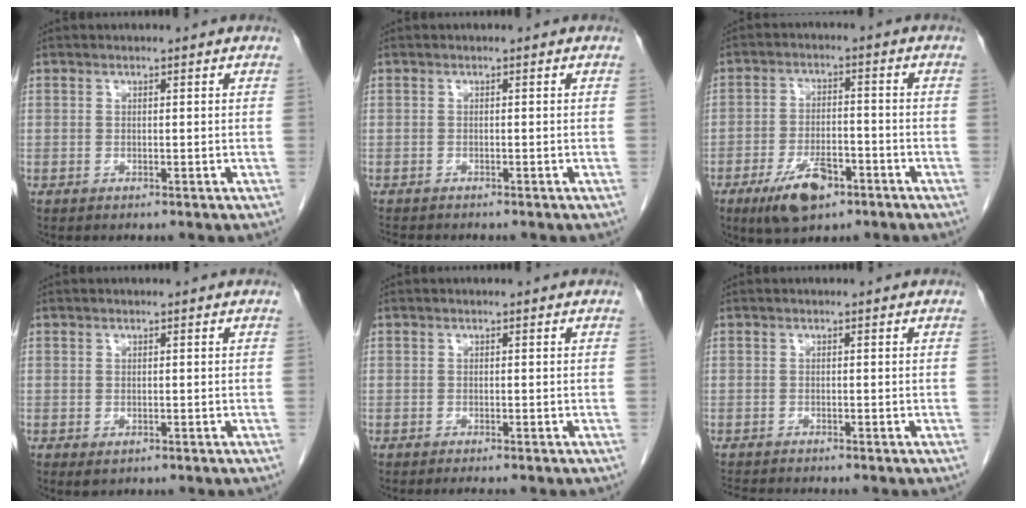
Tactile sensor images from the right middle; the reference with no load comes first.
{"total": 3.0, "force": [-2.7, 0.6, 1.2], "torque": [-0.017, -0.006, -0.040]}
{"total": 8.0, "force": [-4.7, 3.2, 5.6], "torque": [-0.107, -0.005, -0.079]}
{"total": 1.1, "force": [-0.5, 0.7, 0.8], "torque": [-0.011, -0.002, -0.001]}
{"total": 1.8, "force": [-1.6, 0.1, 0.9], "torque": [-0.011, -0.004, -0.018]}
{"total": 3.9, "force": [-3.7, 0.2, 1.4], "torque": [-0.016, -0.012, -0.059]}